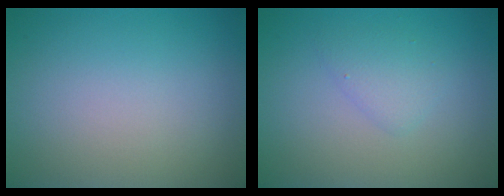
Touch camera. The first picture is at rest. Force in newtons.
{"total": 1.7, "press": 1.7, "slide": 0.1}